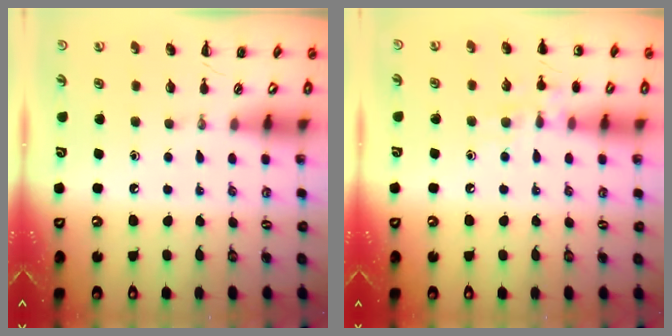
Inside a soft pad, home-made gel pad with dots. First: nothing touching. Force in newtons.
{"total": 8.7, "press": 8.5, "slide": 1.9}